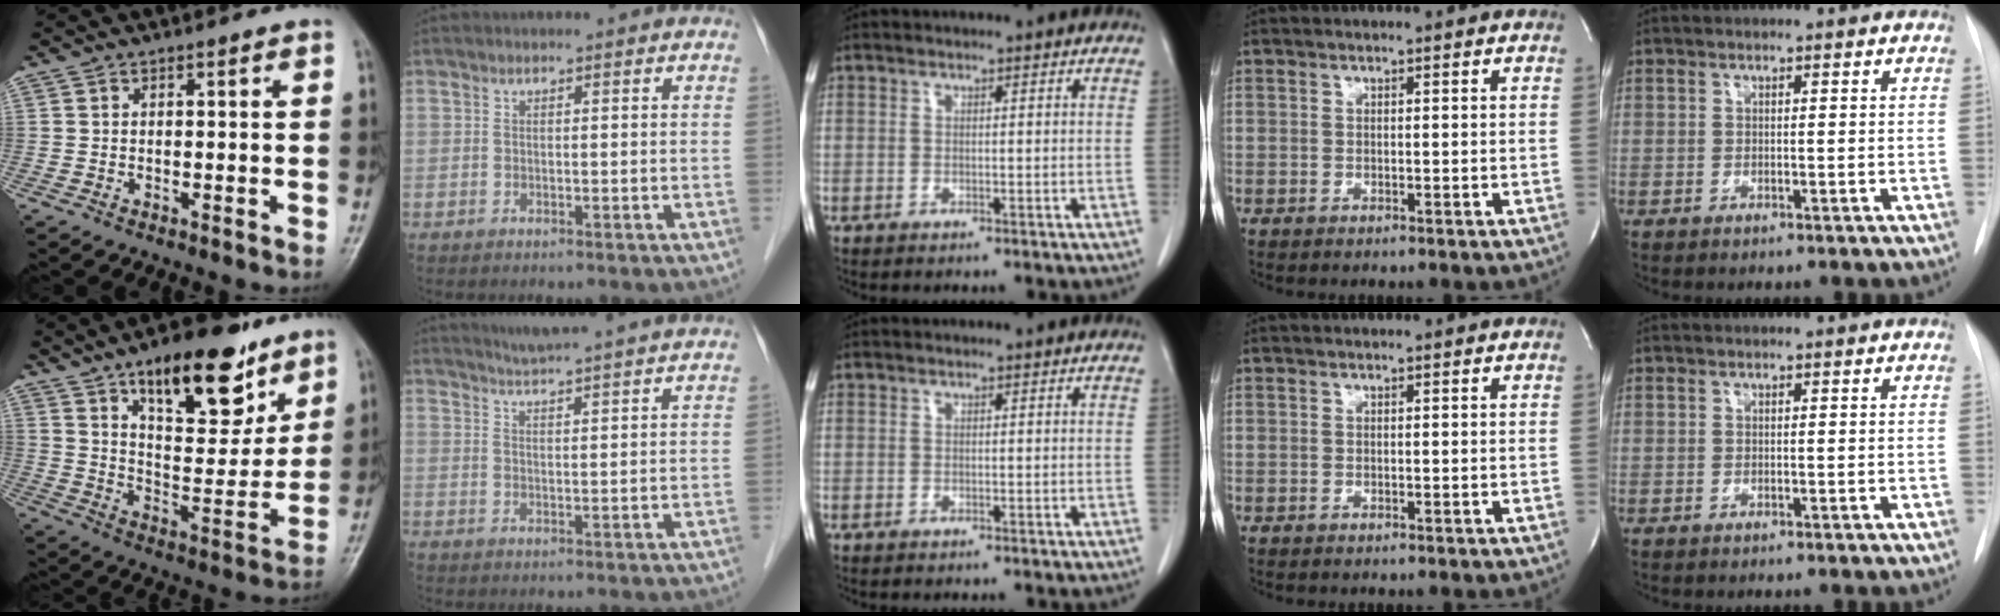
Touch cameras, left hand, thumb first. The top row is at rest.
{"thumb": {"total": 19.4, "force": [11.9, 8.0, 13.0], "torque": [-0.144, -0.064, 0.191]}, "index": {"total": 13.6, "force": [12.5, -0.2, 5.1], "torque": [-0.084, 0.002, 0.161]}}